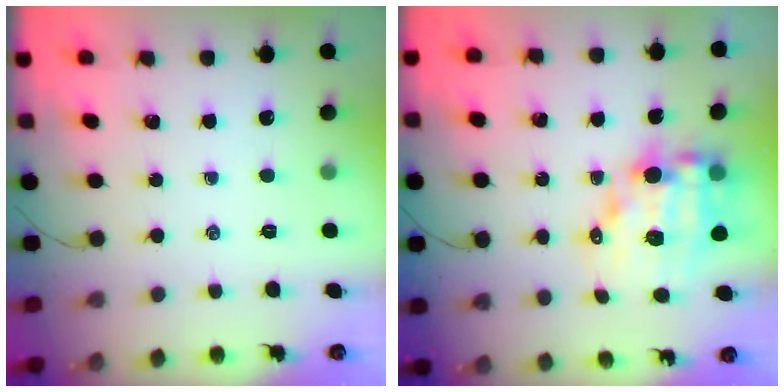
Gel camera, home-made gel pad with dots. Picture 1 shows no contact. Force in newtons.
{"total": 12.4, "press": 12.0, "slide": 3.2}